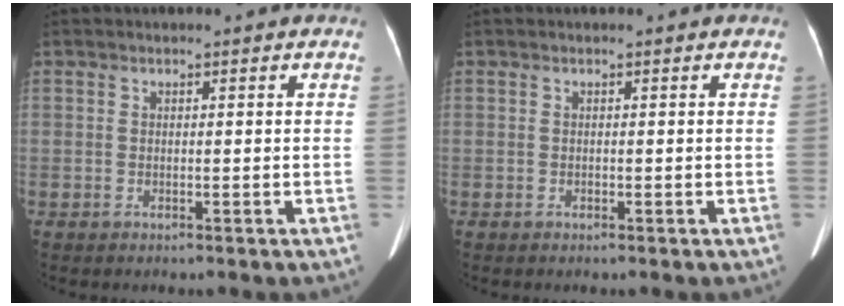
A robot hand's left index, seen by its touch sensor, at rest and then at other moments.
{"total": 0.0}